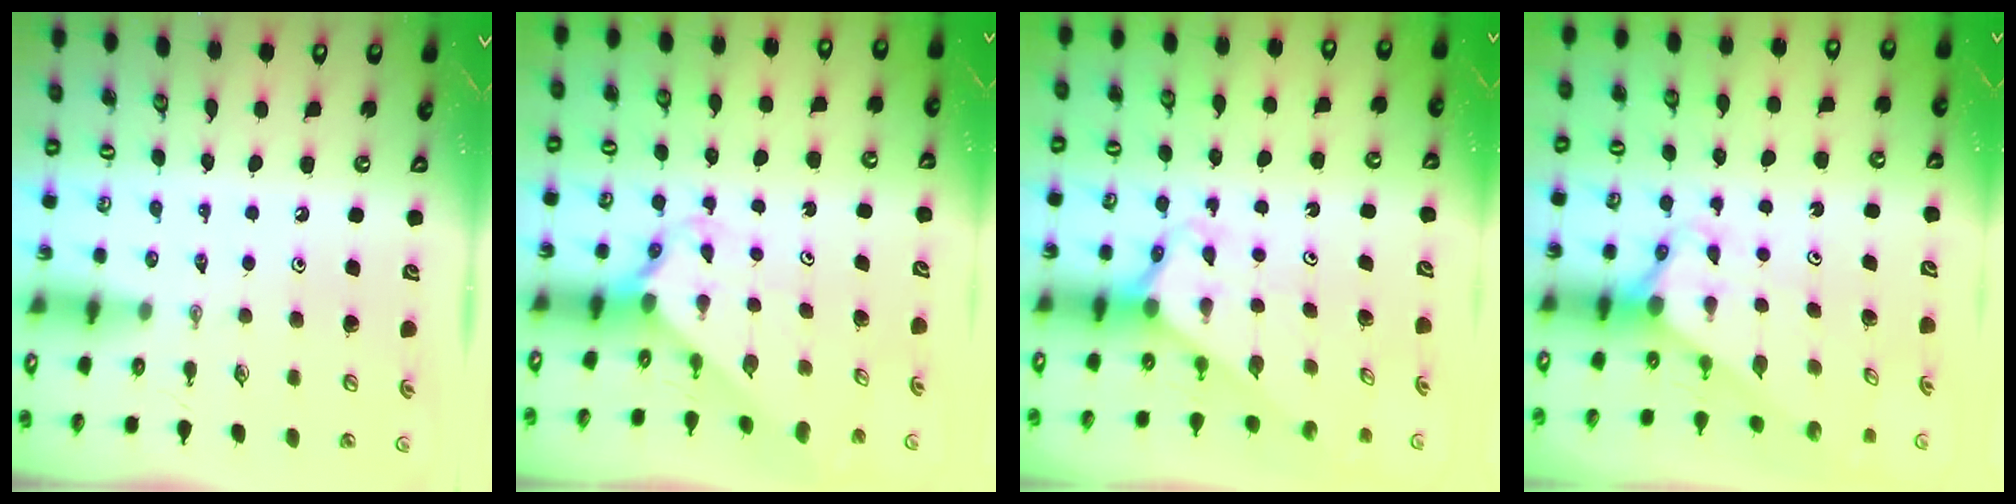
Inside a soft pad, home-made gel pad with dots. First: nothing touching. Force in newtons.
{"total": 2.3, "press": 2.3, "slide": 0.2}
{"total": 2.4, "press": 2.4, "slide": 0.2}
{"total": 2.7, "press": 2.7, "slide": 0.0}